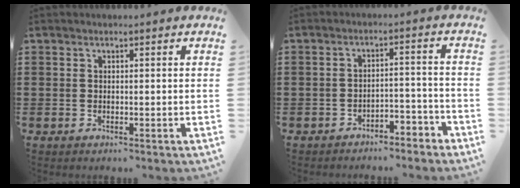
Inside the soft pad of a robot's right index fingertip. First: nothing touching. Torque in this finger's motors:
{"motor_torque": [1.03, 1.11, 0.19, 0.00]}